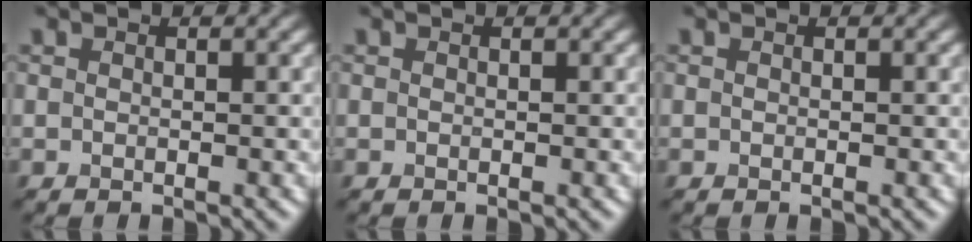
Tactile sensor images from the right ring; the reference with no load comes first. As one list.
[{"total": 0.0}, {"total": 0.0}]